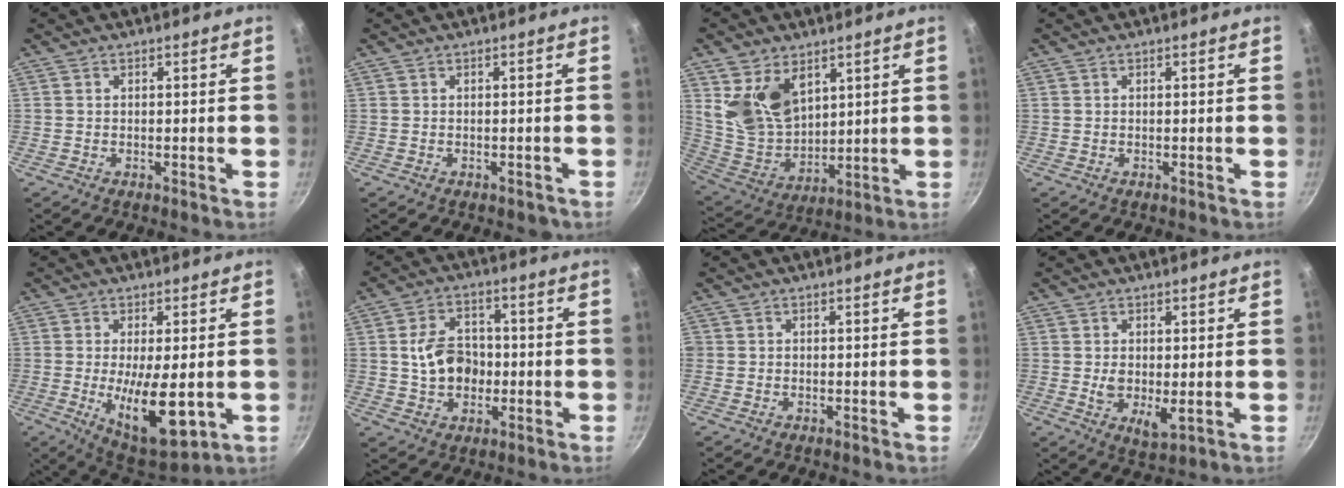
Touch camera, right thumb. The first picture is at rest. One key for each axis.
{"total": 1.2, "fx": -0.7, "fy": 0.8, "fz": 0.5, "tx": 0.003, "ty": 0.011, "tz": 0.000}
{"total": 13.3, "fx": 6.0, "fy": 8.7, "fz": 8.0, "tx": -0.124, "ty": -0.044, "tz": 0.133}
{"total": 0.0}
{"total": 13.1, "fx": -1.7, "fy": 4.9, "fz": 12.1, "tx": -0.182, "ty": -0.013, "tz": -0.012}
{"total": 9.4, "fx": -0.4, "fy": 7.1, "fz": 6.1, "tx": -0.083, "ty": 0.016, "tz": -0.008}
{"total": 0.0}
{"total": 4.9, "fx": 0.1, "fy": 2.5, "fz": 4.2, "tx": -0.072, "ty": -0.018, "tz": 0.006}